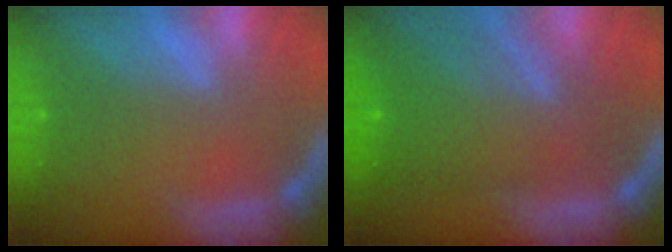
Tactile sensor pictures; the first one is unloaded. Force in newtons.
{"total": 8.1}